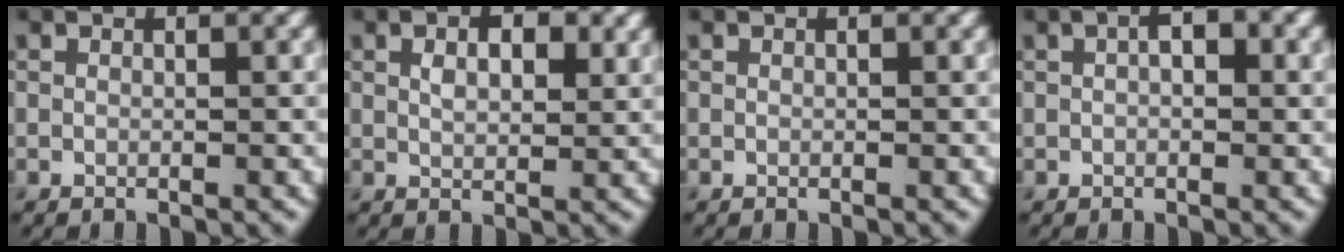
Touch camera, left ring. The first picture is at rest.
{"total": 3.4, "force": [1.1, 1.8, 2.6], "torque": [-0.036, -0.002, 0.020]}
{"total": 0.0}
{"total": 2.6, "force": [0.7, 1.2, 2.2], "torque": [-0.028, 0.001, 0.007]}